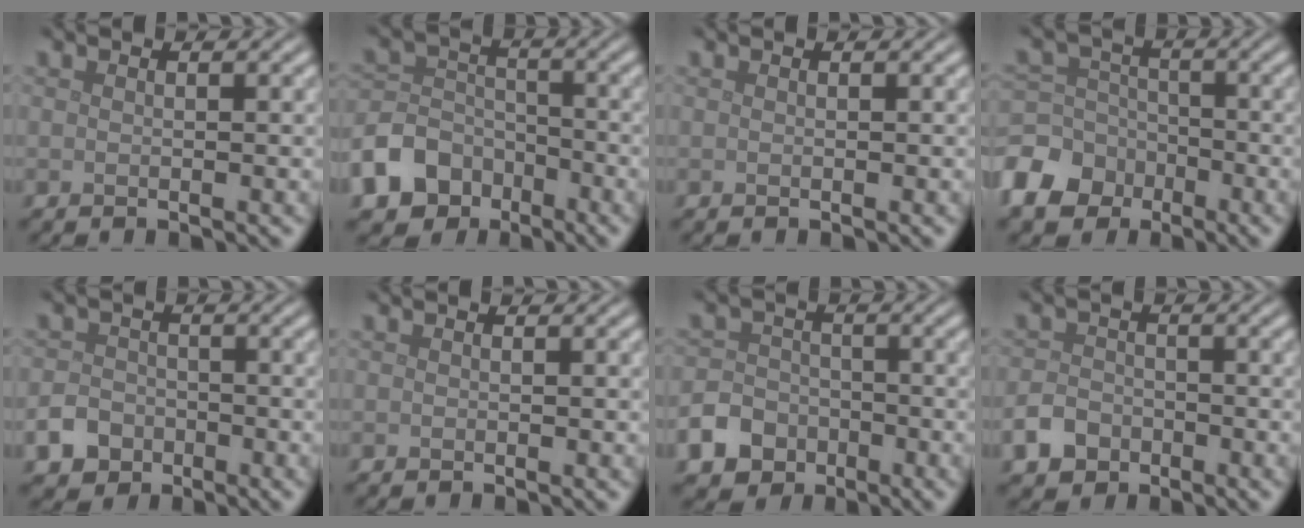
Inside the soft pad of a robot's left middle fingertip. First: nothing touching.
{"total": 8.5, "force": [-5.2, 6.4, 2.2], "torque": [-0.037, -0.018, -0.112]}
{"total": 0.0}
{"total": 7.7, "force": [-4.5, 5.7, 2.5], "torque": [-0.055, -0.010, -0.100]}
{"total": 3.5, "force": [-1.9, 2.7, 1.1], "torque": [-0.014, -0.004, -0.037]}
{"total": 0.0}
{"total": 6.9, "force": [-4.0, 5.4, 1.5], "torque": [-0.018, -0.023, -0.087]}
{"total": 3.2, "force": [-1.8, 2.4, 1.2], "torque": [-0.021, -0.002, -0.037]}